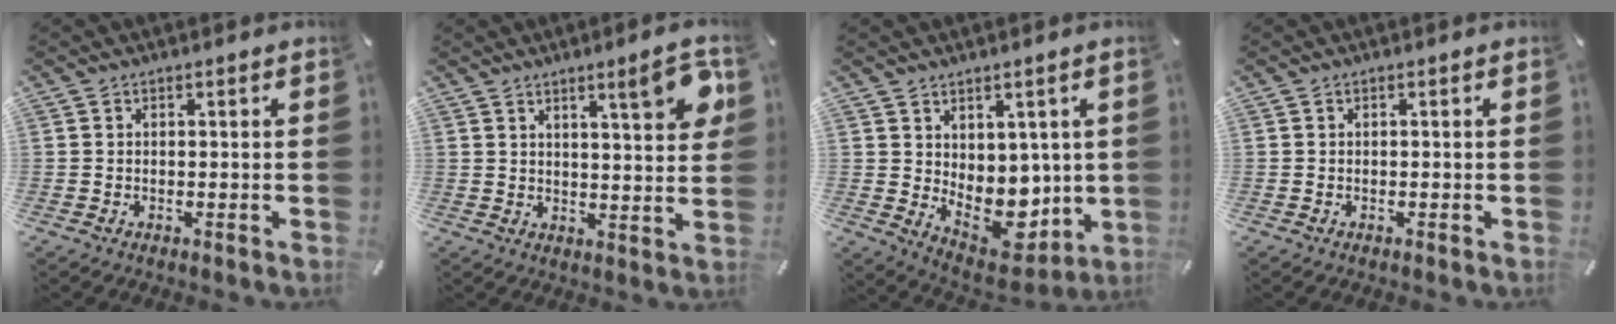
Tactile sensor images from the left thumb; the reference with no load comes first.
{"total": 9.4, "force": [5.3, 2.1, 7.5], "torque": [-0.104, -0.025, 0.082]}
{"total": 8.9, "force": [1.1, 7.8, 4.2], "torque": [-0.038, -0.032, 0.037]}
{"total": 0.0}